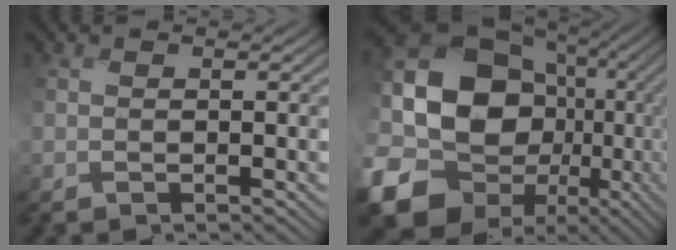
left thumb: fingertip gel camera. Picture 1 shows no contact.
{"total": 19.6, "force": [0.2, 16.1, 11.2], "torque": [-0.270, -0.029, 0.019]}